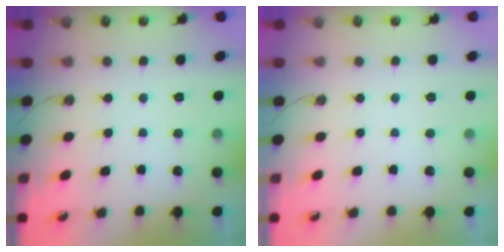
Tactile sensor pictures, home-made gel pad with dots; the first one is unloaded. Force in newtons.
{"total": 0.0}